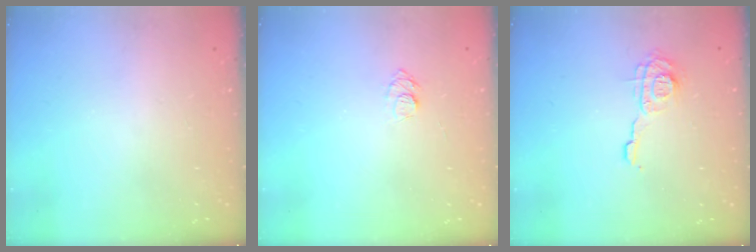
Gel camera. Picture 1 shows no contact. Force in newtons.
{"total": 5.0, "press": 5.0, "slide": 0.5}
{"total": 9.0, "press": 9.0, "slide": 0.4}